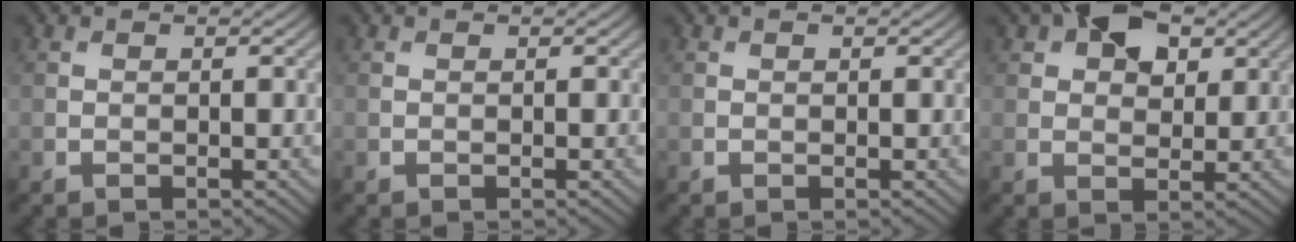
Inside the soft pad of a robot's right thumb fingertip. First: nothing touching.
{"total": 0.0}
{"total": 0.0}
{"total": 8.0, "force": [3.8, 4.7, 5.2], "torque": [-0.092, 0.012, 0.058]}